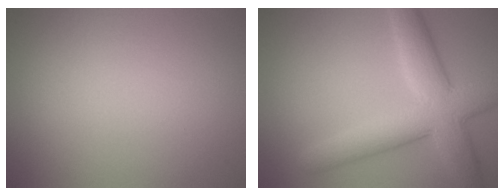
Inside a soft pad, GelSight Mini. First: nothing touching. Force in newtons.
{"total": 7.1, "press": 7.1, "slide": 0.2}